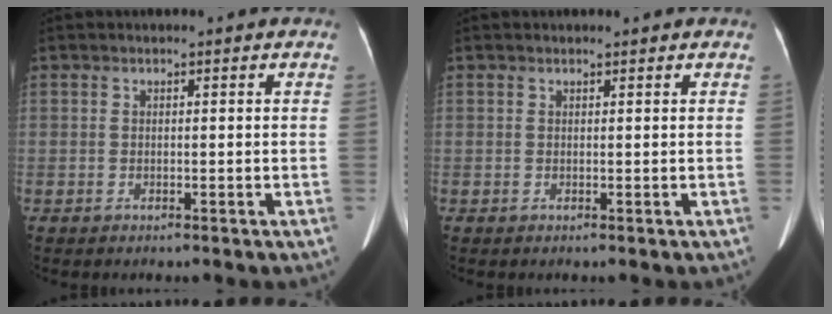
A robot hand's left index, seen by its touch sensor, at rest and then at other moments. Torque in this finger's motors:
{"motor_torque": [-0.18, 0.08, -0.02, -0.01]}